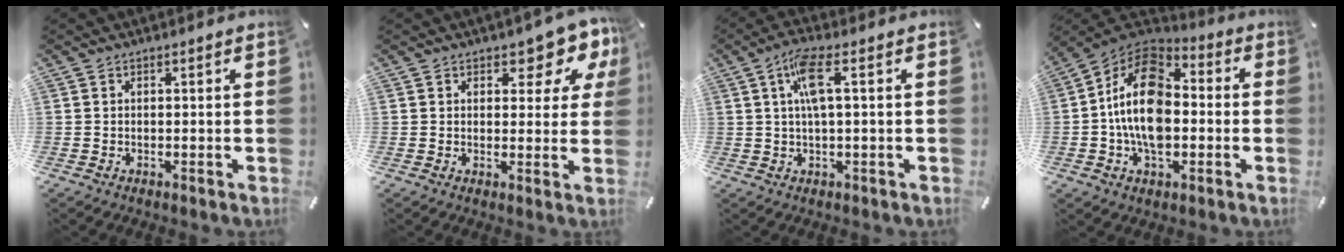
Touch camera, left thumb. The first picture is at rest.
{"total": 7.3, "force": [4.3, 4.0, 4.4], "torque": [-0.041, -0.031, 0.065]}
{"total": 6.7, "force": [1.2, 1.5, 6.4], "torque": [-0.124, 0.004, 0.020]}
{"total": 16.9, "force": [-2.4, 11.0, 12.7], "torque": [-0.259, 0.012, -0.052]}